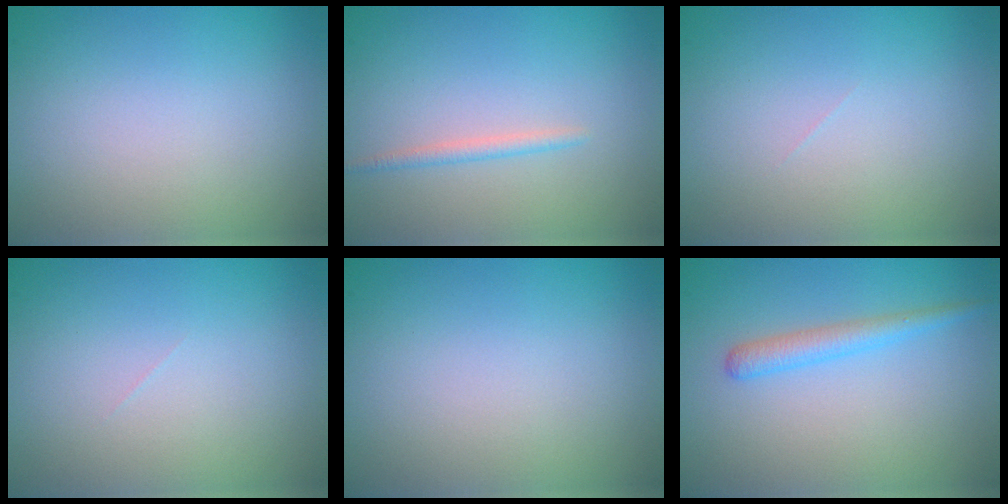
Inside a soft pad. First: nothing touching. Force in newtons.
{"total": 1.0, "press": 1.0, "slide": 0.1}
{"total": 0.0}
{"total": 0.0}
{"total": 0.0}
{"total": 2.0, "press": 2.0, "slide": 0.1}